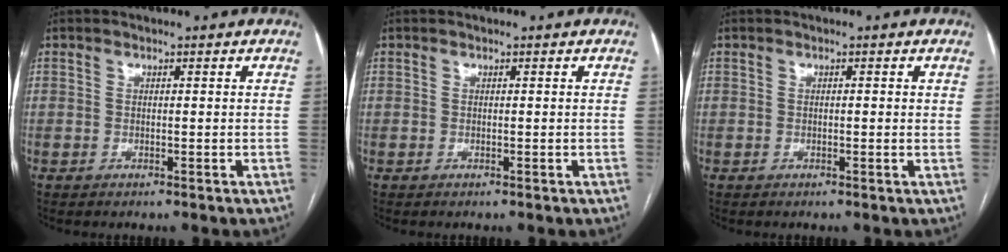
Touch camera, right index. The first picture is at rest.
{"total": 0.0}
{"total": 0.8, "force": [0.2, 0.2, 0.8], "torque": [-0.013, 0.001, 0.002]}